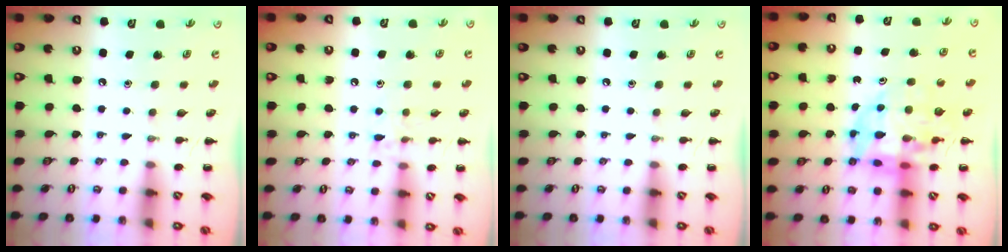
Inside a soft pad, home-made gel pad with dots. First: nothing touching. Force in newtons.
{"total": 8.0, "press": 7.8, "slide": 1.6}
{"total": 0.0}
{"total": 11.9, "press": 11.4, "slide": 3.5}